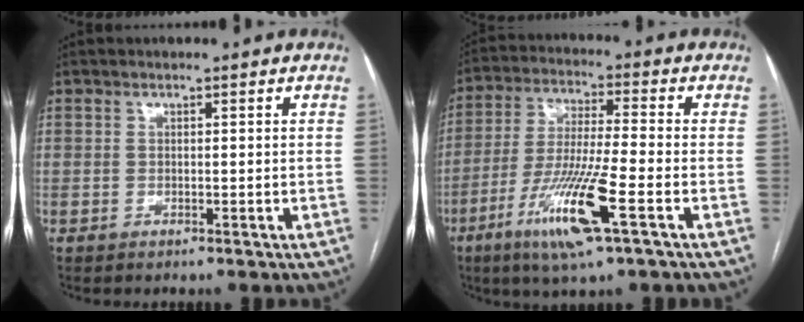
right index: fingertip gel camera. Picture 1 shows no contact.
{"total": 12.9, "force": [-5.7, 0.4, 11.6], "torque": [-0.236, -0.022, -0.104]}